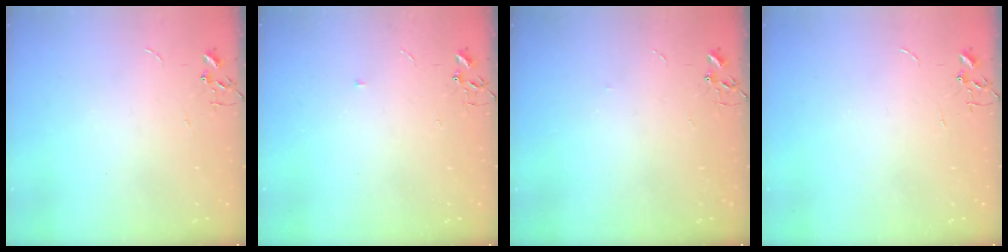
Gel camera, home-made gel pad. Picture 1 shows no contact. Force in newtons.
{"total": 3.4, "press": 3.3, "slide": 0.8}
{"total": 2.8, "press": 2.8, "slide": 0.5}
{"total": 0.0}